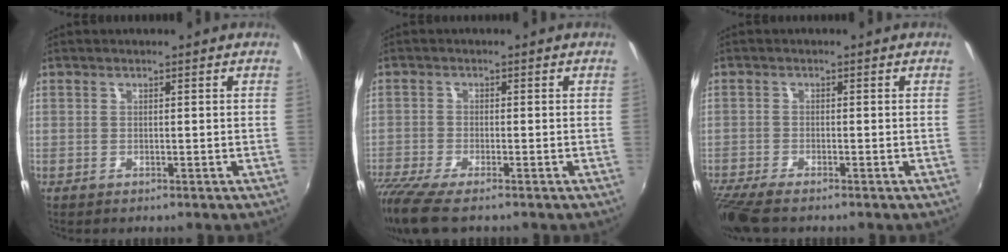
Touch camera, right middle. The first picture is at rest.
{"total": 9.4, "force": [-7.3, 1.4, 5.8], "torque": [-0.145, -0.046, -0.135]}
{"total": 6.3, "force": [-5.2, 1.0, 3.5], "torque": [-0.092, -0.034, -0.097]}